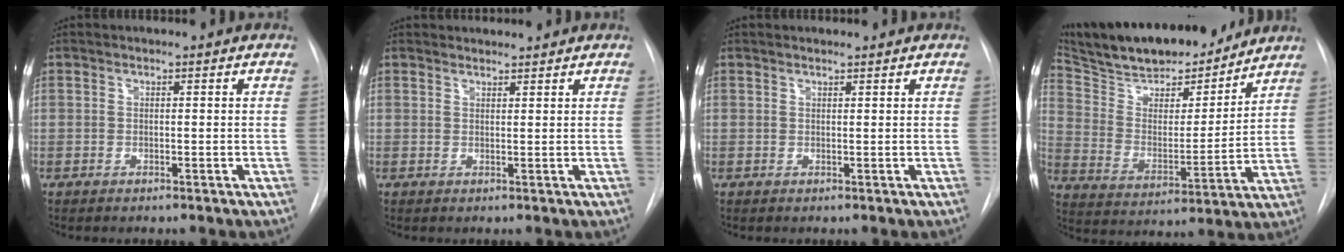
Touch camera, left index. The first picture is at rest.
{"total": 2.1, "force": [2.1, 0.3, -0.1], "torque": [-0.004, 0.016, 0.036]}
{"total": 1.3, "force": [1.3, 0.1, 0.1], "torque": [-0.007, 0.013, 0.023]}
{"total": 21.7, "force": [19.0, 5.5, 9.0], "torque": [-0.157, 0.004, 0.302]}